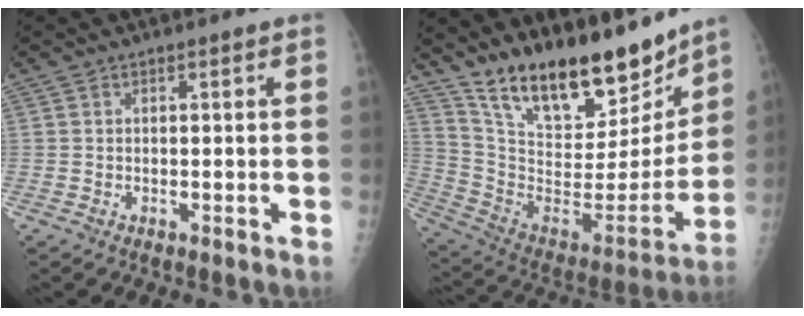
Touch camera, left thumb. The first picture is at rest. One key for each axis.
{"total": 25.5, "fx": 19.5, "fy": 9.1, "fz": 13.6, "tx": -0.191, "ty": -0.092, "tz": 0.330}